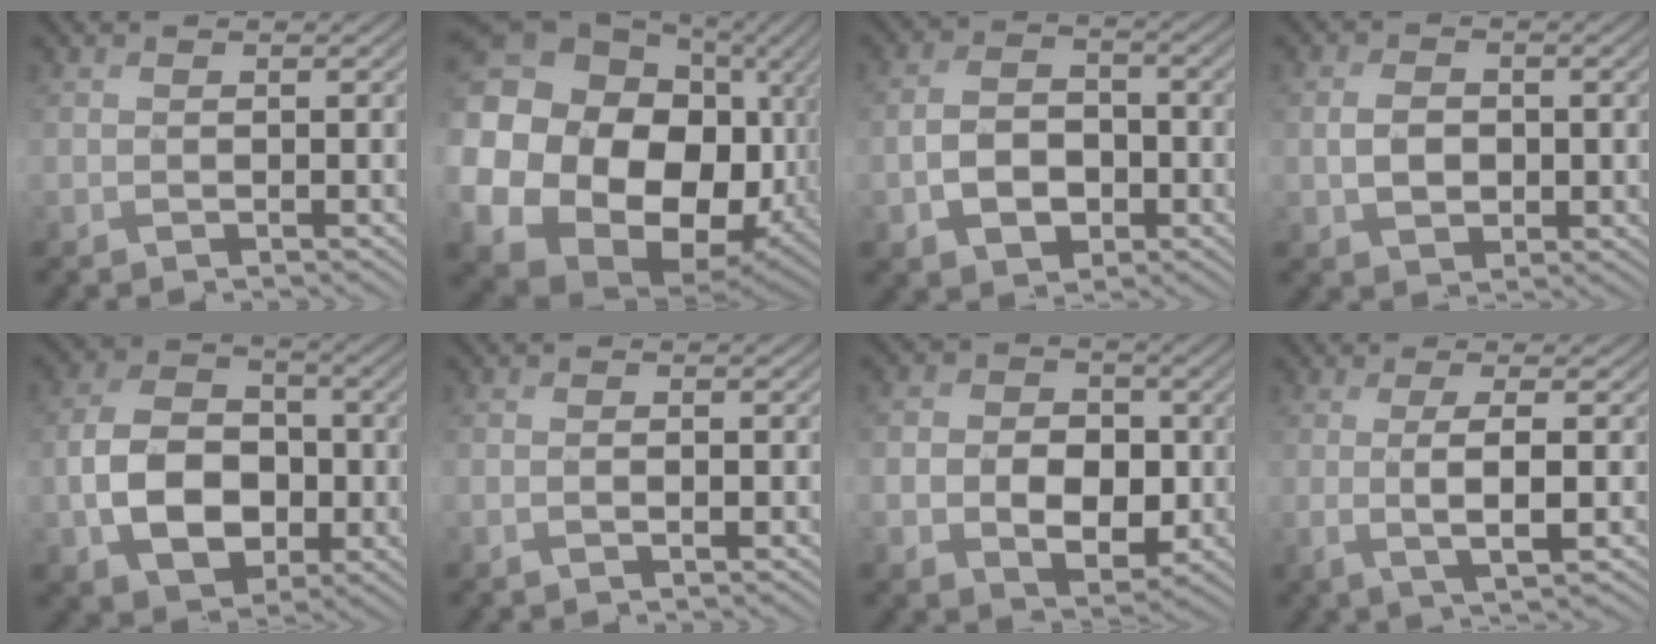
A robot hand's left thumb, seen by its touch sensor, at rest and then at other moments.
{"total": 23.6, "force": [0.0, 19.5, 13.3], "torque": [-0.339, -0.051, 0.010]}
{"total": 6.1, "force": [-2.5, 4.2, 3.6], "torque": [-0.072, -0.006, -0.050]}
{"total": 3.6, "force": [-0.6, 2.7, 2.3], "torque": [-0.045, -0.004, -0.015]}
{"total": 10.1, "force": [-2.7, 7.4, 6.2], "torque": [-0.129, -0.008, -0.058]}
{"total": 1.1, "force": [-0.8, 0.3, 0.6], "torque": [-0.006, 0.001, -0.018]}
{"total": 8.1, "force": [-1.8, 6.4, 4.6], "torque": [-0.084, -0.014, -0.043]}
{"total": 4.8, "force": [-0.5, 0.7, 4.7], "torque": [-0.092, 0.006, -0.012]}